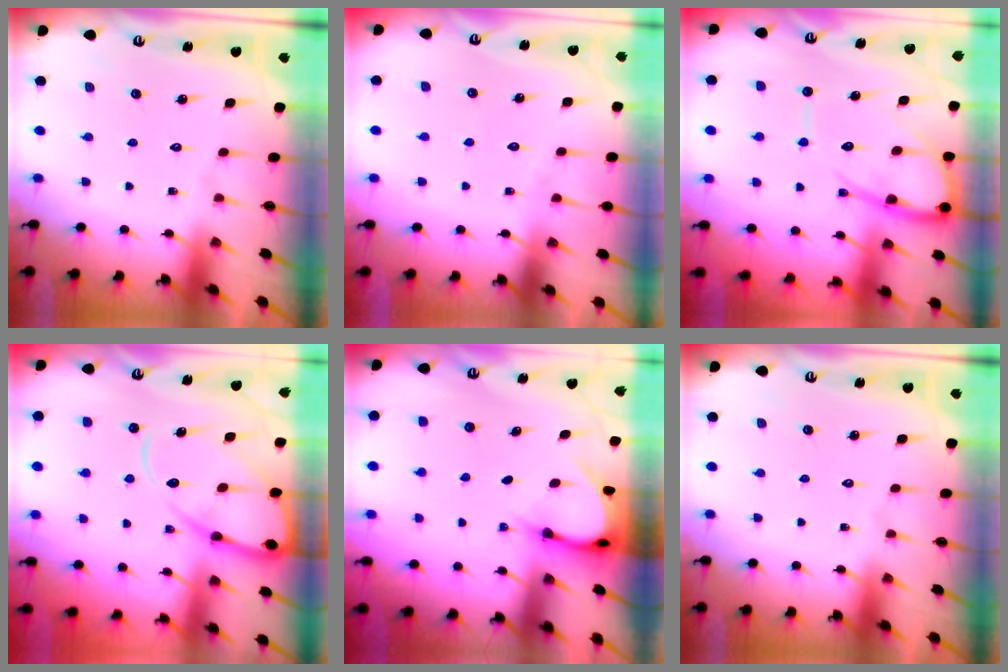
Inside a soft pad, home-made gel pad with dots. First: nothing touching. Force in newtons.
{"total": 3.5, "press": 3.5, "slide": 0.4}
{"total": 11.6, "press": 11.5, "slide": 1.2}
{"total": 11.8, "press": 11.7, "slide": 1.2}
{"total": 4.0, "press": 4.0, "slide": 0.3}
{"total": 0.0}